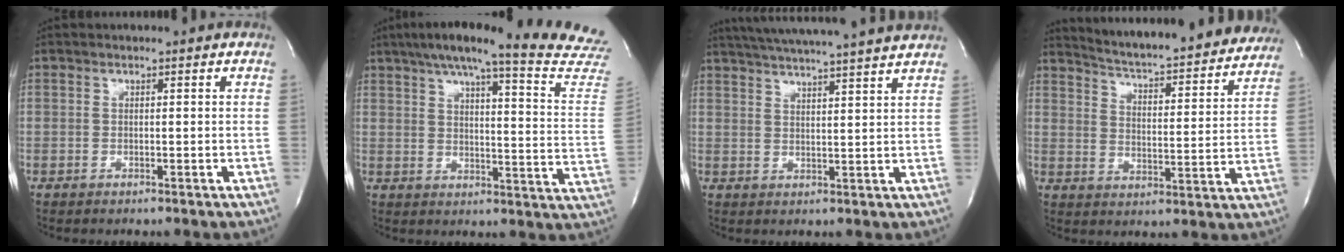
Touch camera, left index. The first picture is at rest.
{"total": 25.9, "force": [22.8, -0.2, 12.2], "torque": [-0.176, -0.080, 0.271]}
{"total": 17.5, "force": [15.7, -0.9, 7.7], "torque": [-0.136, -0.006, 0.212]}
{"total": 24.0, "force": [22.4, 3.0, 8.3], "torque": [-0.125, -0.055, 0.281]}